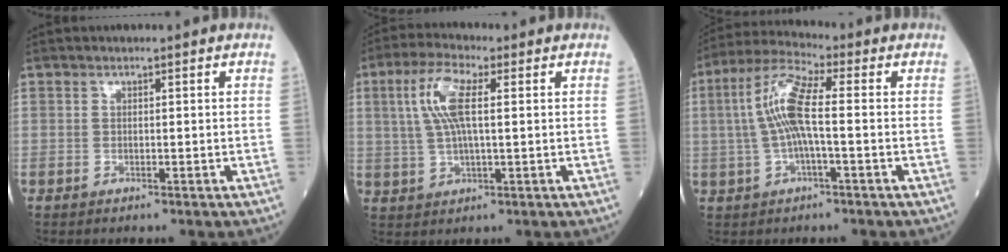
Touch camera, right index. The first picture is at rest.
{"total": 8.0, "force": [2.1, 1.9, 7.4], "torque": [-0.162, 0.013, 0.042]}
{"total": 9.1, "force": [0.1, 1.5, 9.0], "torque": [-0.193, 0.020, -0.003]}